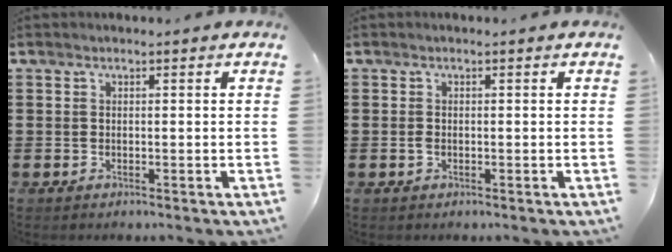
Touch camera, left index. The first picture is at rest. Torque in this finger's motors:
{"motor_torque": [0.06, -0.04, 0.02, 0.00]}